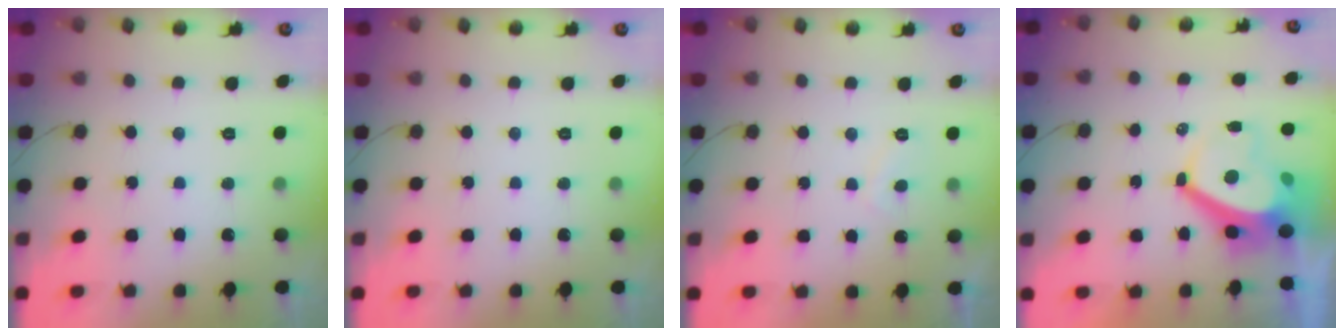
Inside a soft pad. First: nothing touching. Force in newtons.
{"total": 0.0}
{"total": 2.1, "press": 2.0, "slide": 0.8}
{"total": 7.3, "press": 7.3, "slide": 0.8}